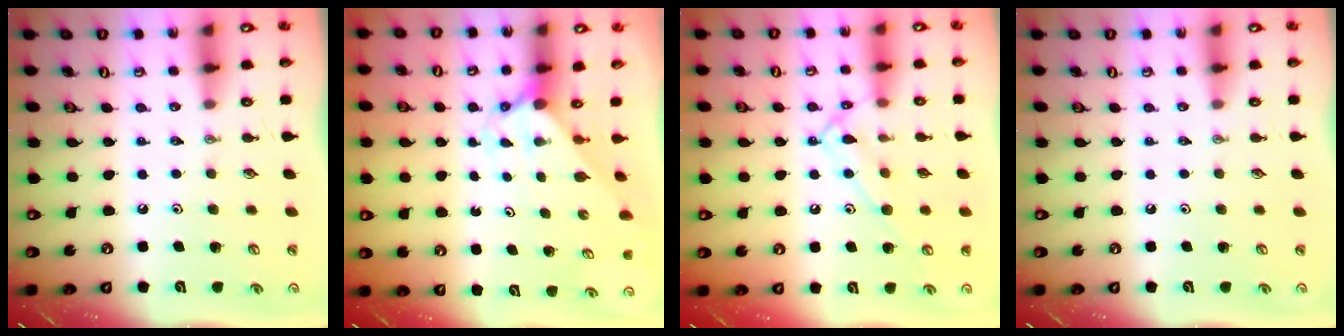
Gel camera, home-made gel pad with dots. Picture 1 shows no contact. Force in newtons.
{"total": 2.0, "press": 2.0, "slide": 0.2}
{"total": 12.2, "press": 12.2, "slide": 0.7}
{"total": 0.0}